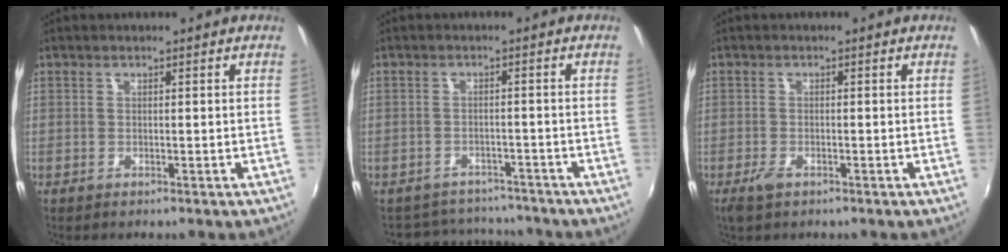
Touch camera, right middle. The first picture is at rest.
{"total": 8.7, "force": [-7.9, 3.2, 1.2], "torque": [-0.038, 0.016, -0.110]}
{"total": 2.6, "force": [-1.7, 1.1, 1.6], "torque": [-0.038, -0.005, -0.033]}